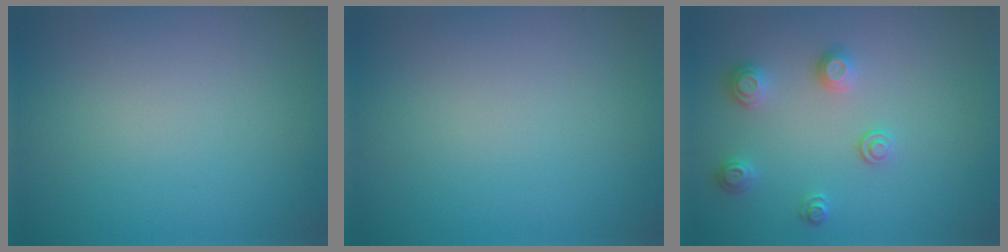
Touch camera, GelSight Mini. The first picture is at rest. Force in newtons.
{"total": 0.0}
{"total": 2.4, "press": 2.4, "slide": 0.4}